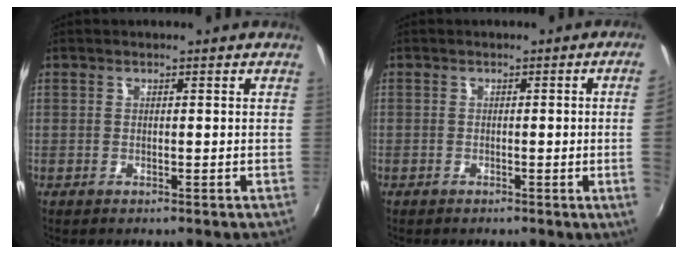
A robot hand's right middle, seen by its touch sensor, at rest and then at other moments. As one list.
[{"total": 3.6, "force": [-0.1, -1.9, 3.1], "torque": [-0.053, -0.011, 0.006]}]